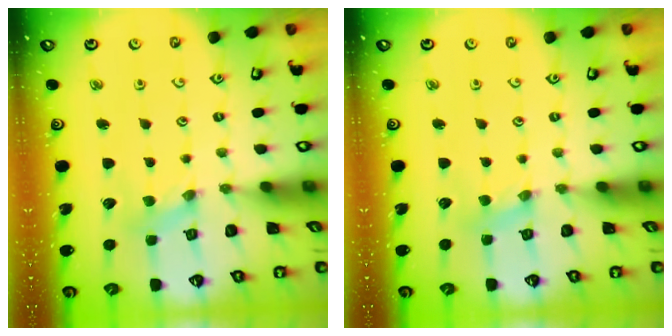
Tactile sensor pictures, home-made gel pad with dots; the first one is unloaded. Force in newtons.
{"total": 1.3, "press": 1.2, "slide": 0.2}